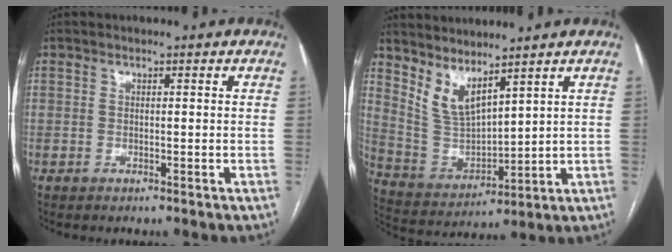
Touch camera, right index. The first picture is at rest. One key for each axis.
{"total": 7.9, "fx": 6.2, "fy": 2.0, "fz": 4.5, "tx": -0.104, "ty": -0.013, "tz": 0.147}